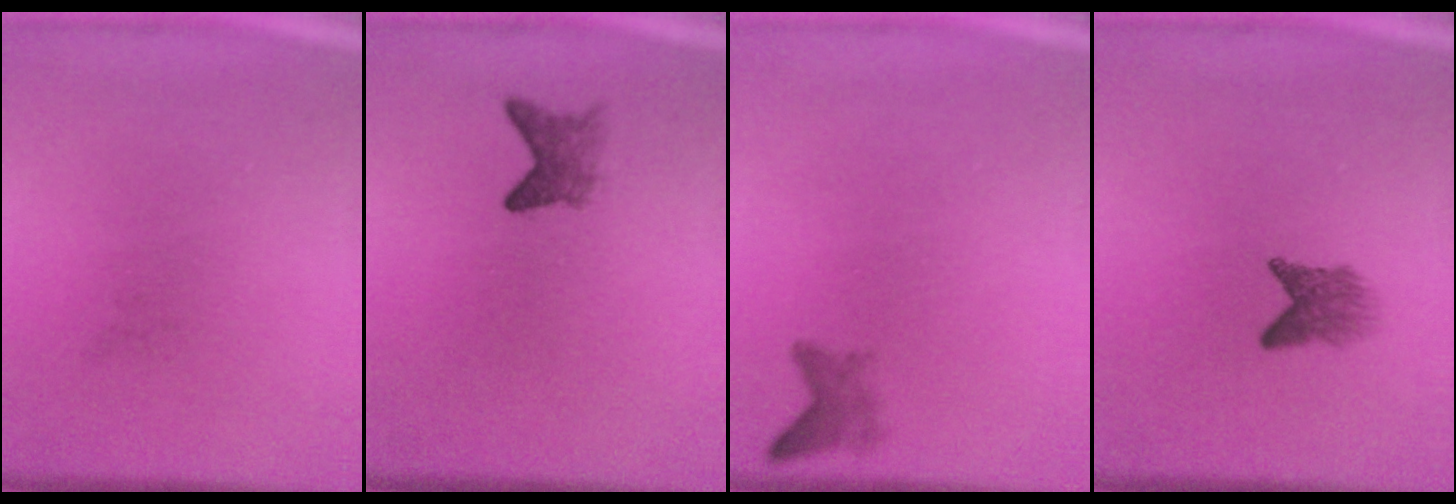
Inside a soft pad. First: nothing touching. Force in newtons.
{"total": 2.5}
{"total": 1.7}
{"total": 2.8}